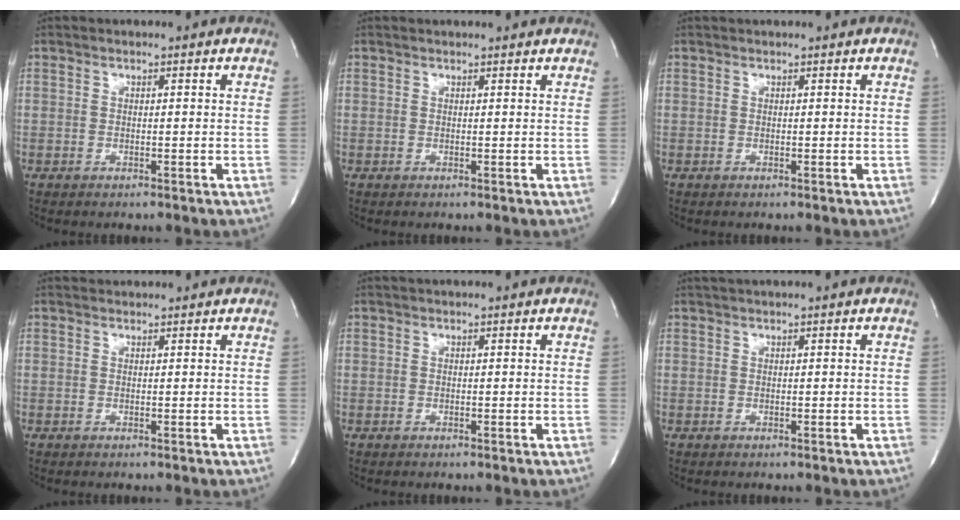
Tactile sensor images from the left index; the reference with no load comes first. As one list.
[{"total": 2.6, "force": [2.5, 0.1, 0.7], "torque": [-0.011, 0.012, 0.026]}, {"total": 0.7, "force": [0.6, -0.1, 0.2], "torque": [-0.002, 0.014, 0.015]}, {"total": 1.7, "force": [1.7, 0.1, 0.0], "torque": [-0.004, 0.019, 0.031]}, {"total": 1.0, "force": [0.9, 0.0, 0.5], "torque": [-0.006, 0.018, 0.018]}, {"total": 1.4, "force": [1.1, -0.3, 0.8], "torque": [-0.015, 0.017, 0.026]}]